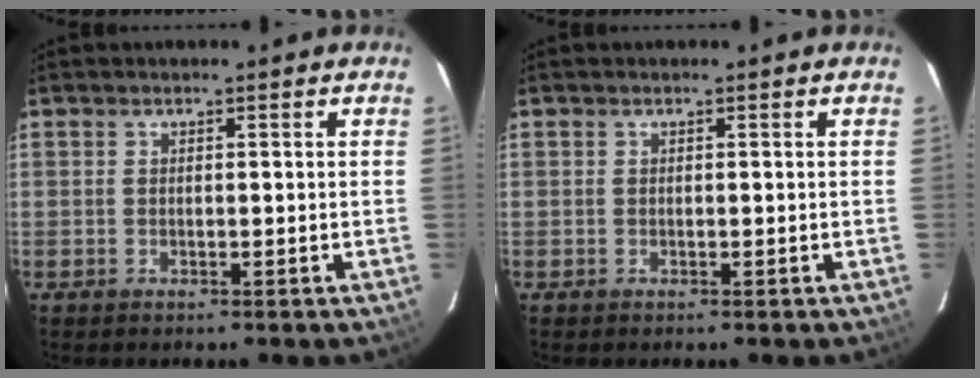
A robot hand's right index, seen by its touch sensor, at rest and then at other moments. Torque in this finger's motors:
{"motor_torque": [0.00, 0.00, 0.00, 0.01]}